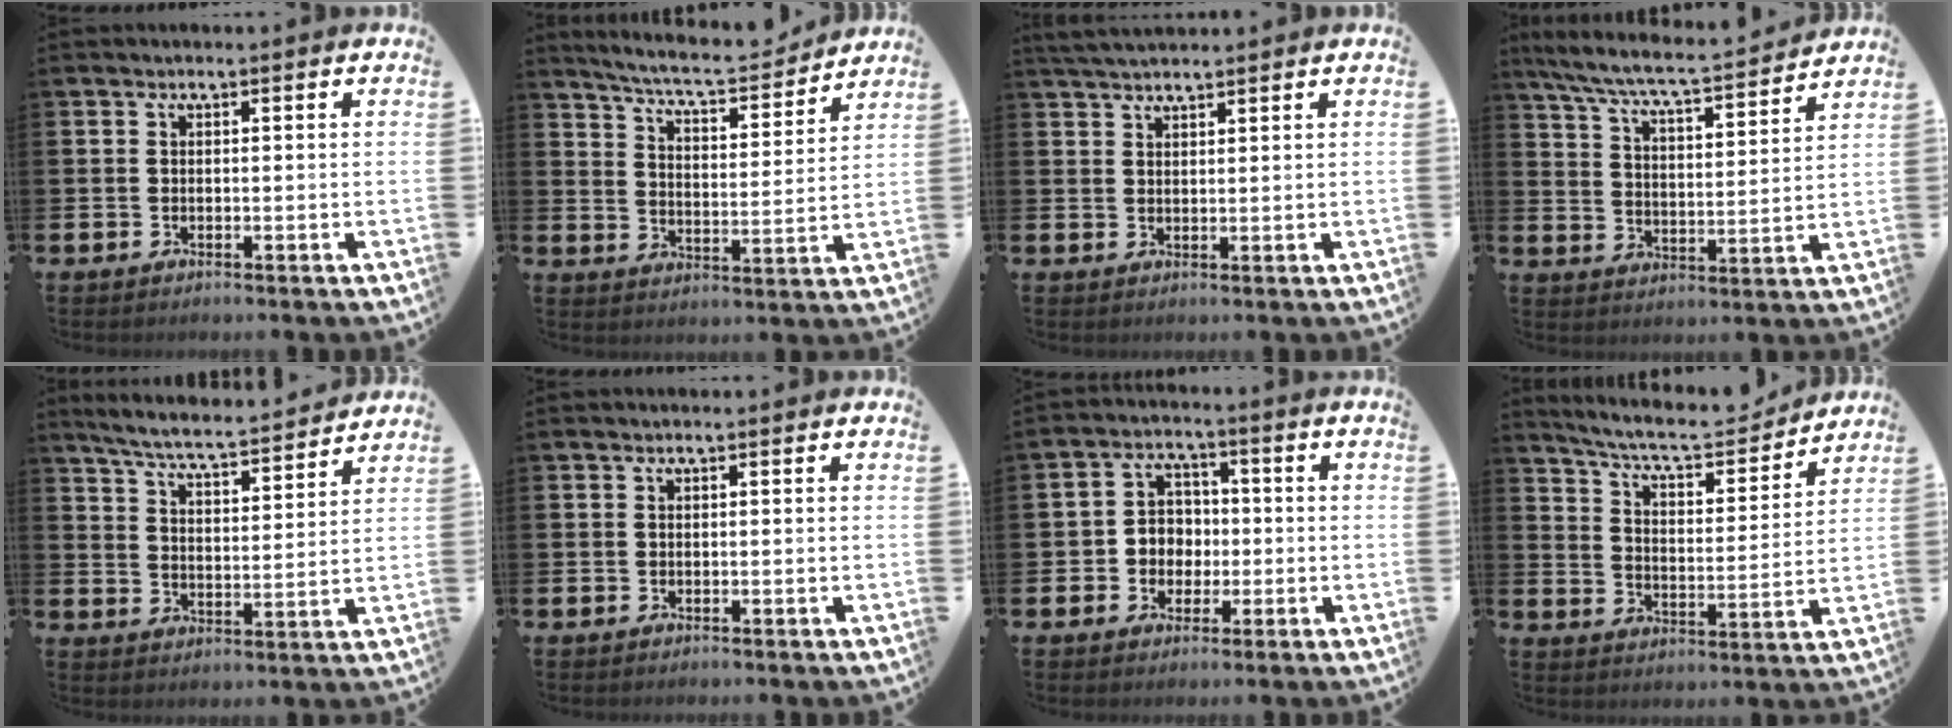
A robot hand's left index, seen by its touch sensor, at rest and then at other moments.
{"total": 7.1, "force": [6.8, 0.8, 2.0], "torque": [-0.062, -0.050, 0.114]}
{"total": 3.1, "force": [3.0, 0.5, 0.8], "torque": [-0.020, -0.009, 0.055]}
{"total": 7.1, "force": [6.6, 0.1, 2.4], "torque": [-0.078, -0.054, 0.111]}
{"total": 6.3, "force": [6.1, 0.2, 1.8], "torque": [-0.062, -0.044, 0.103]}
{"total": 0.0}
{"total": 4.3, "force": [-0.1, 4.1, 1.1], "torque": [-0.024, 0.003, -0.011]}
{"total": 7.9, "force": [7.3, 1.4, 2.7], "torque": [-0.077, -0.052, 0.124]}